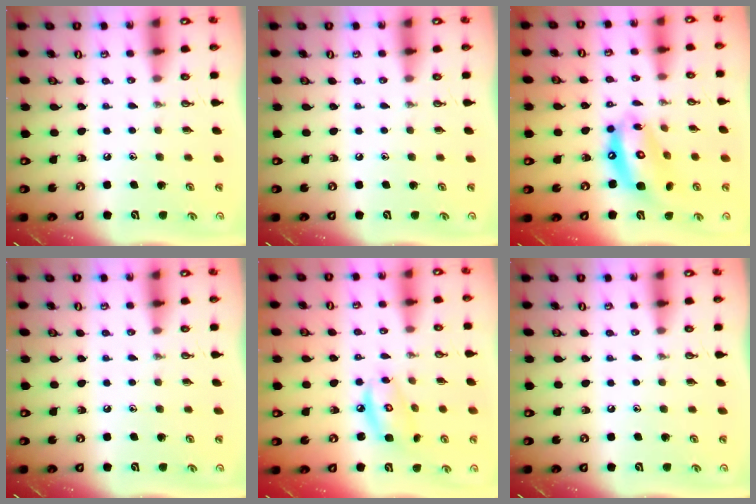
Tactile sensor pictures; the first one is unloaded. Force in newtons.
{"total": 0.0}
{"total": 13.9, "press": 13.8, "slide": 1.3}
{"total": 0.0}
{"total": 7.8, "press": 7.8, "slide": 0.7}
{"total": 0.0}